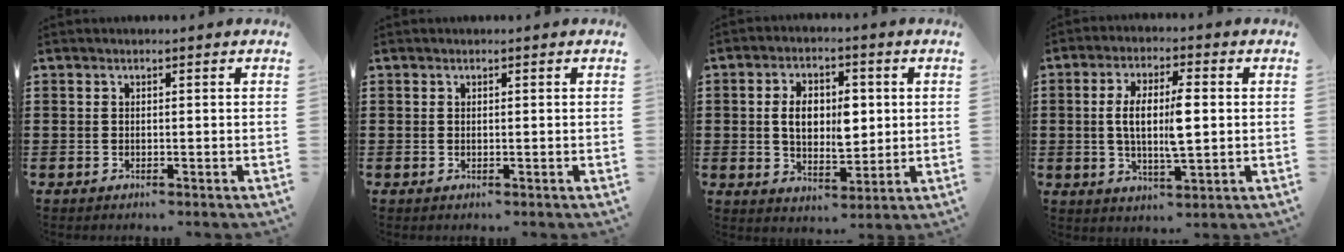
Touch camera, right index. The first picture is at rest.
{"total": 0.0}
{"total": 7.9, "force": [1.1, 4.7, 6.4], "torque": [-0.107, 0.007, 0.013]}
{"total": 8.4, "force": [0.3, 2.8, 7.9], "torque": [-0.157, 0.003, 0.000]}